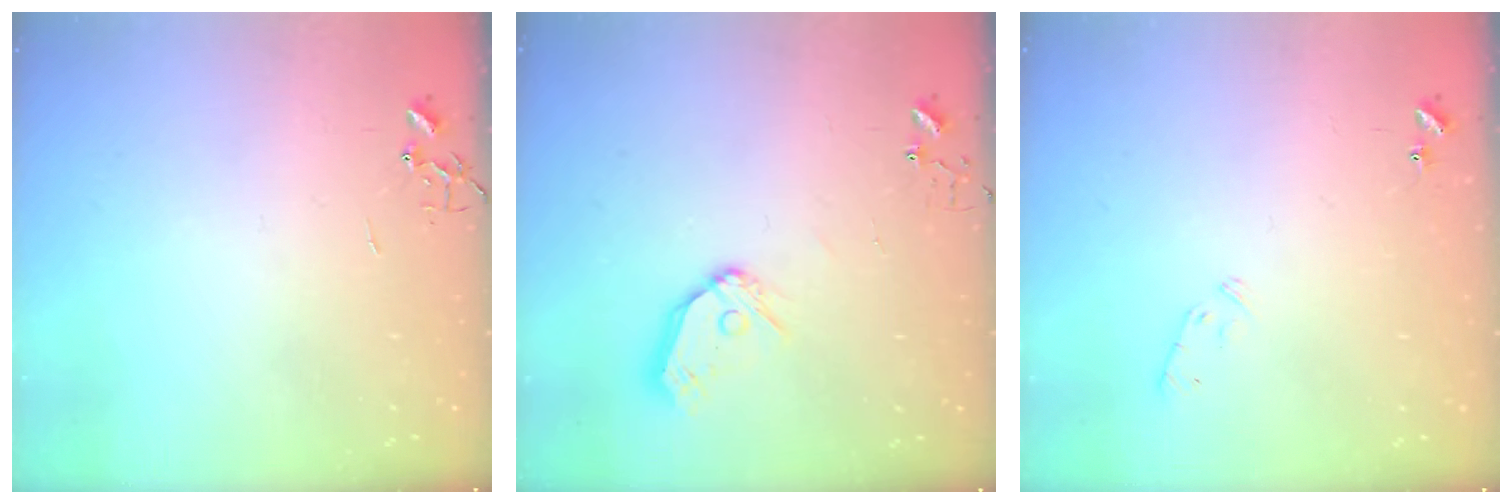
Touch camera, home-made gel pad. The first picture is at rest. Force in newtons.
{"total": 9.9, "press": 9.8, "slide": 1.3}
{"total": 6.7, "press": 6.7, "slide": 1.0}